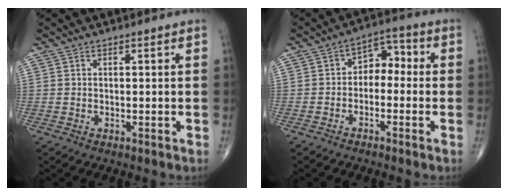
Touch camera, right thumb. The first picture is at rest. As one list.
[{"total": 5.8, "force": [-1.1, 4.1, 3.9], "torque": [-0.030, 0.037, -0.034]}]